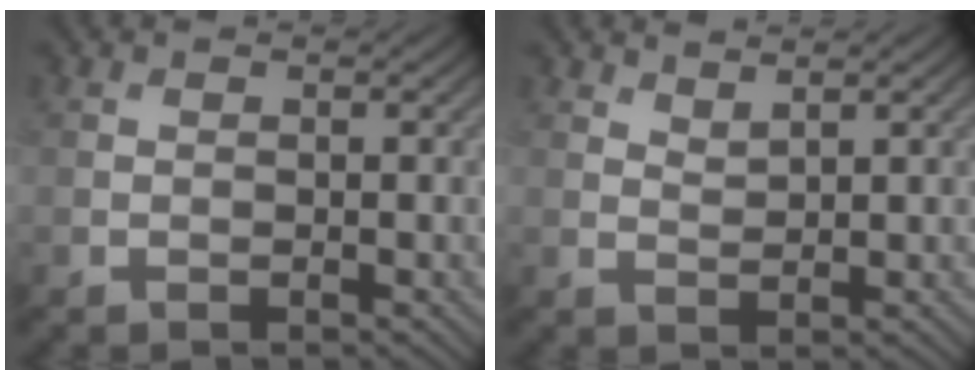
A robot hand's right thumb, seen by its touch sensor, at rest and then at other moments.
{"total": 1.7, "force": [1.5, 0.3, 0.7], "torque": [-0.019, -0.001, 0.034]}